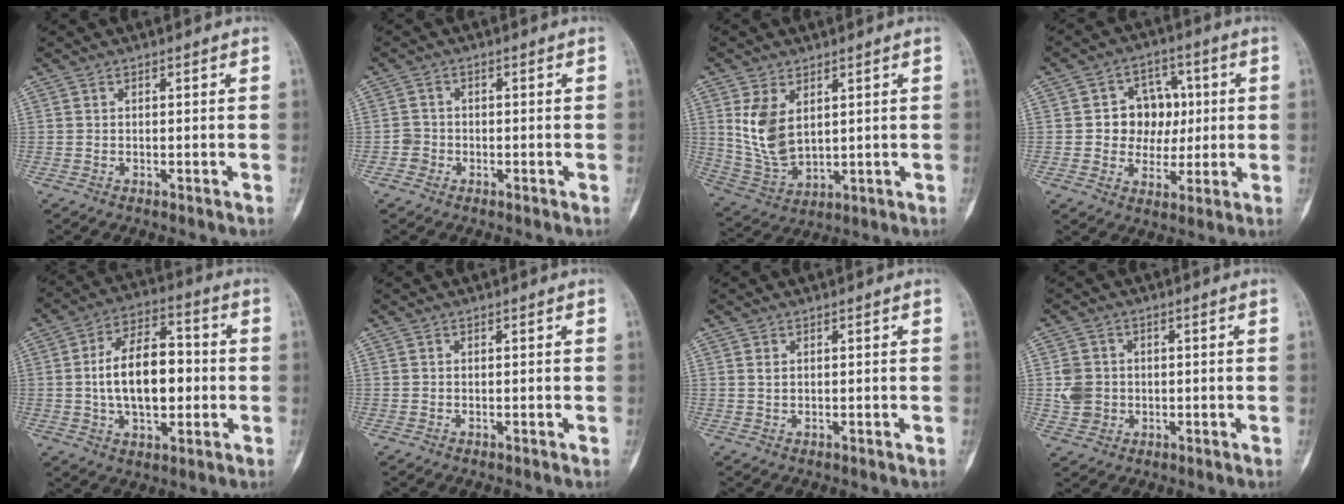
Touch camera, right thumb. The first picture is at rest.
{"total": 1.9, "force": [-0.8, 1.8, 0.1], "torque": [0.010, 0.009, -0.022]}
{"total": 10.0, "force": [2.9, 6.0, 7.5], "torque": [-0.135, -0.018, 0.076]}
{"total": 10.1, "force": [0.8, 8.6, 5.1], "torque": [-0.015, 0.011, 0.014]}
{"total": 15.3, "force": [-0.4, 8.7, 12.6], "torque": [-0.187, 0.025, -0.009]}
{"total": 0.0}
{"total": 0.9, "force": [0.4, 0.5, 0.7], "torque": [-0.011, 0.003, 0.010]}
{"total": 5.6, "force": [0.1, 5.1, 2.3], "torque": [-0.028, 0.003, 0.005]}